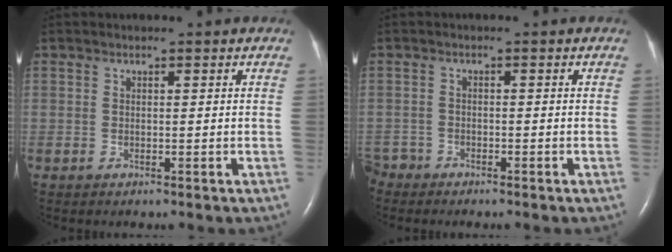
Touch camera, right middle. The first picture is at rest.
{"total": 2.3, "force": [-2.1, 0.6, -0.3], "torque": [0.005, -0.004, -0.043]}